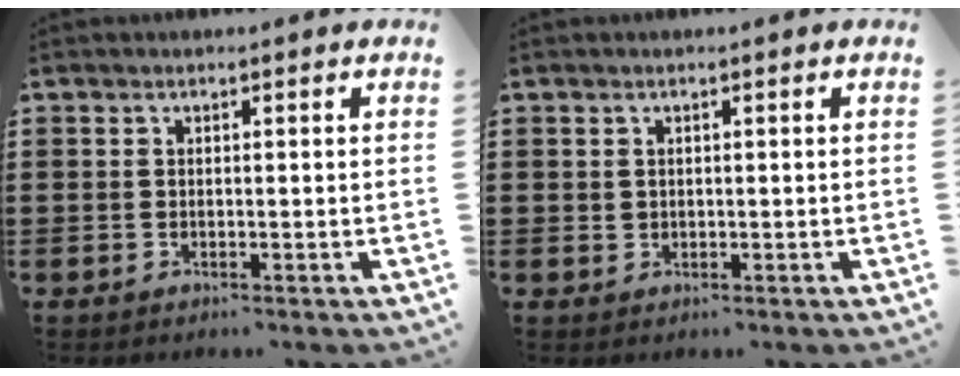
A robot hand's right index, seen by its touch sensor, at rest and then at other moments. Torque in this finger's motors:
{"motor_torque": [-0.26, 0.29, 0.00, 0.01]}